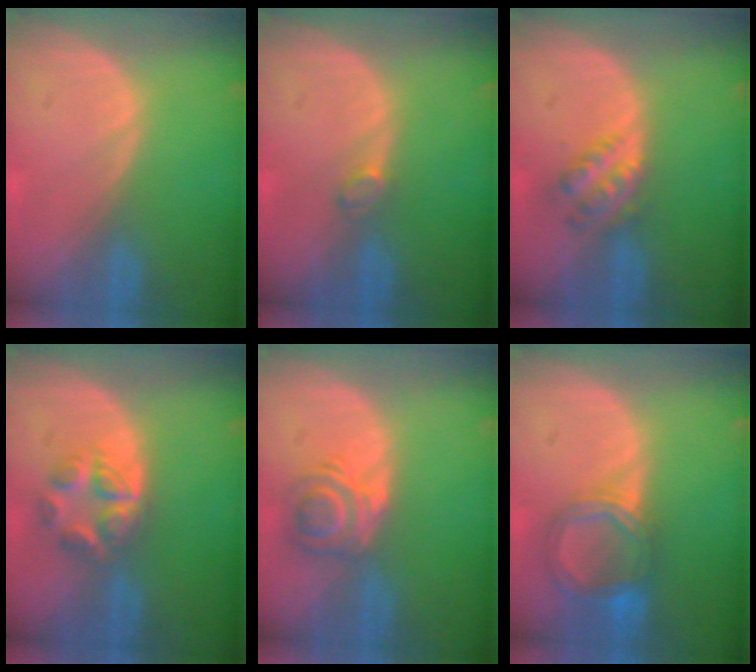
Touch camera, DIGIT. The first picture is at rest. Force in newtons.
{"total": 1.4, "press": 1.4, "slide": 0.2}
{"total": 4.6, "press": 4.1, "slide": 2.2}
{"total": 5.3, "press": 5.1, "slide": 1.5}
{"total": 5.7, "press": 5.1, "slide": 2.5}
{"total": 6.2, "press": 5.7, "slide": 2.5}